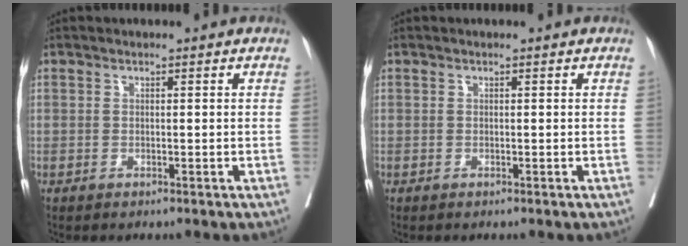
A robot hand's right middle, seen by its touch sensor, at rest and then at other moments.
{"total": 0.0}